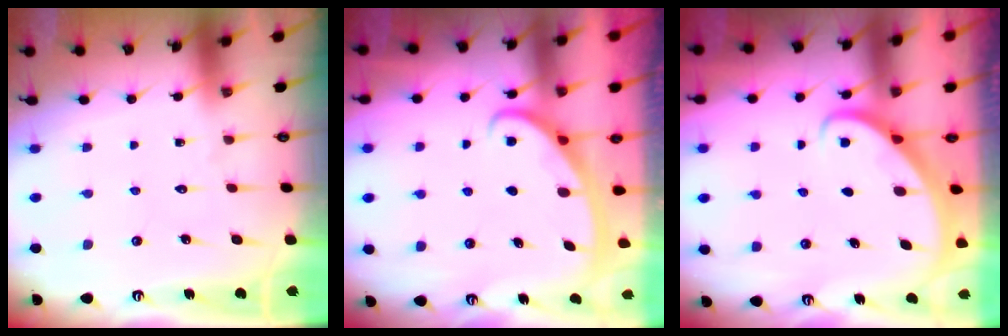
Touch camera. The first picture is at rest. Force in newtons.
{"total": 2.8, "press": 2.8, "slide": 0.4}
{"total": 2.7, "press": 2.7, "slide": 0.2}